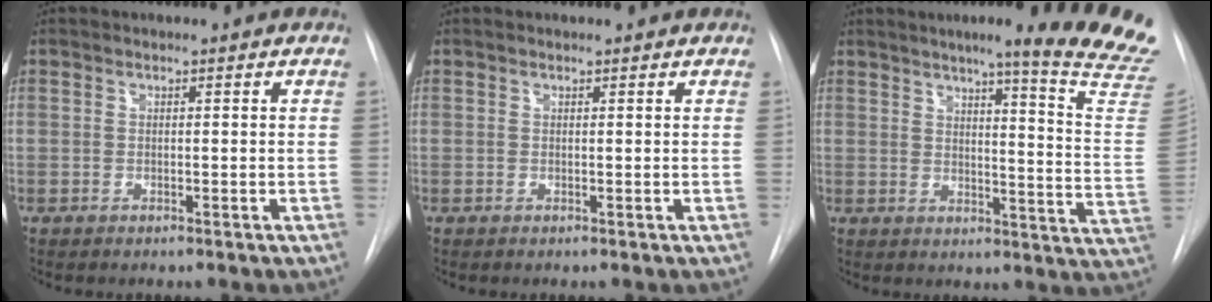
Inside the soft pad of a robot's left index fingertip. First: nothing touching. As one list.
[{"total": 0.0}, {"total": 18.8, "force": [15.4, -1.3, 10.6], "torque": [-0.130, -0.101, 0.171]}]